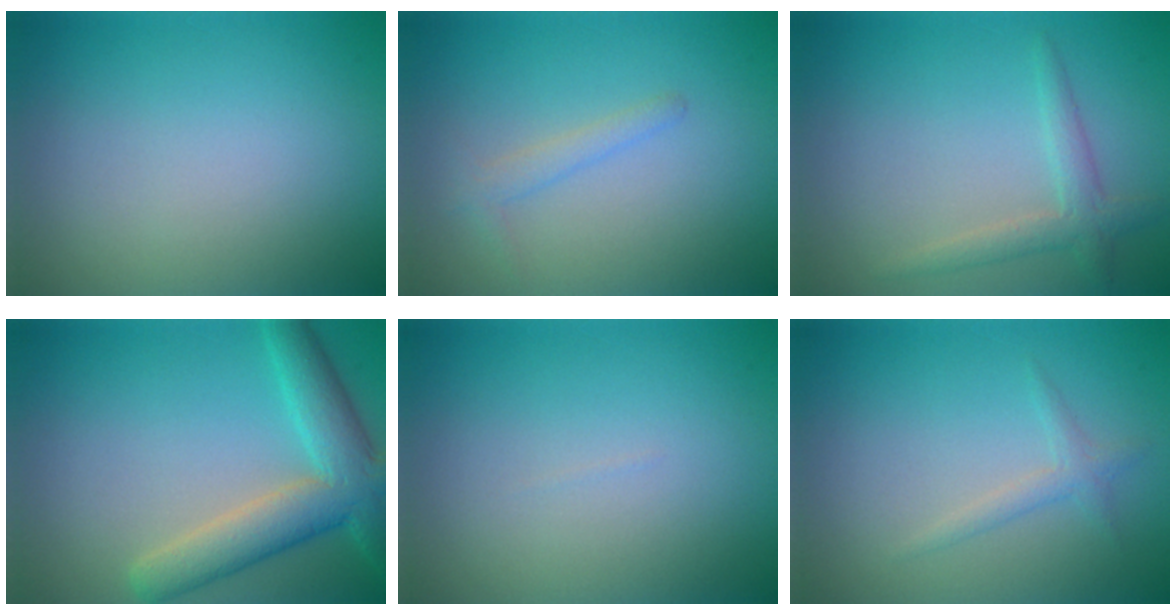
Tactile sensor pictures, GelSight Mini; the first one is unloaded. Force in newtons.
{"total": 1.3, "press": 1.3, "slide": 0.0}
{"total": 2.3, "press": 2.3, "slide": 0.1}
{"total": 6.6, "press": 6.6, "slide": 0.5}
{"total": 0.0}
{"total": 1.3, "press": 1.3, "slide": 0.0}